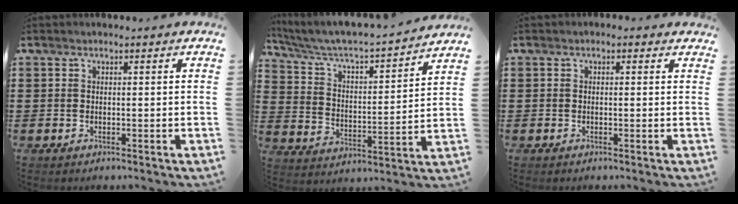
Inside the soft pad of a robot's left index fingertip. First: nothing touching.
{"total": 4.3, "force": [3.9, 0.5, 1.8], "torque": [-0.057, -0.038, 0.054]}
{"total": 0.6, "force": [0.0, 0.6, 0.3], "torque": [-0.008, 0.006, -0.001]}